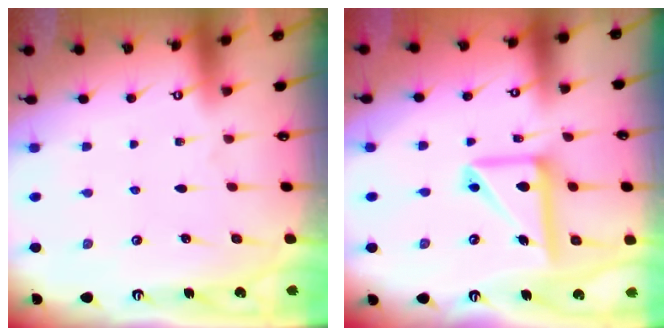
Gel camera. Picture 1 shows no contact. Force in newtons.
{"total": 13.7, "press": 13.6, "slide": 2.2}